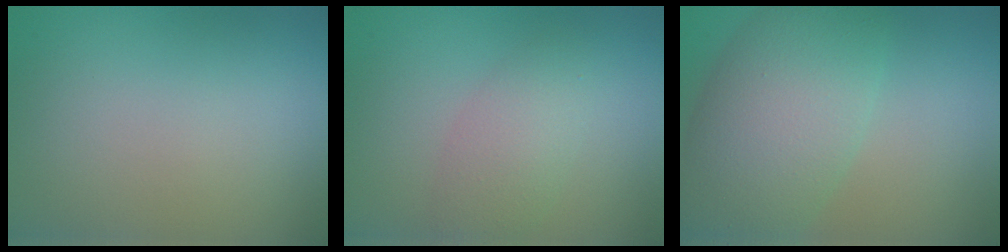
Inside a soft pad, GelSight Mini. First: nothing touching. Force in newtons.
{"total": 2.9, "press": 2.9, "slide": 0.1}
{"total": 8.7, "press": 8.7, "slide": 0.2}